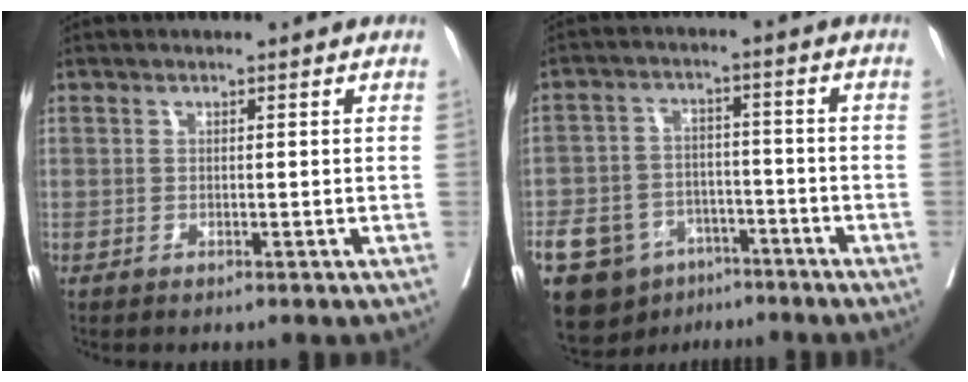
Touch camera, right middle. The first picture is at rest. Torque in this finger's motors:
{"motor_torque": [1.38, -0.76, 1.05, 0.21]}